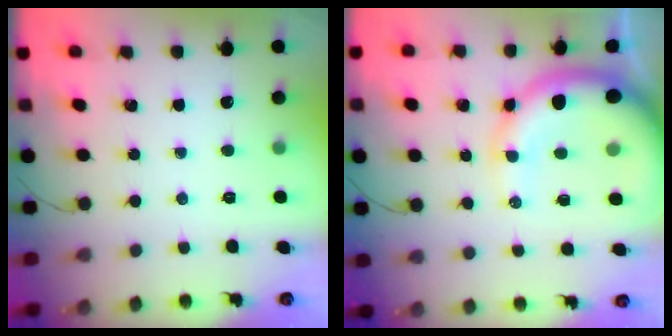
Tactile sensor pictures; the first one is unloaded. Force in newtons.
{"total": 15.0, "press": 14.6, "slide": 3.1}